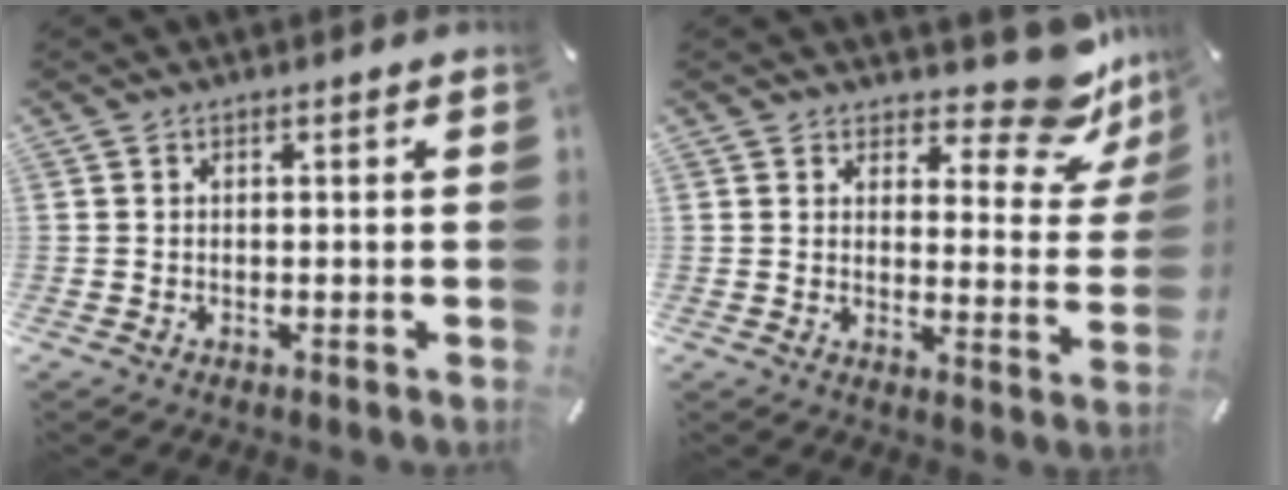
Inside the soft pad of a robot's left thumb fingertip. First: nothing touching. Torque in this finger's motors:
{"motor_torque": [0.36, -0.43, -0.17, 0.05, 0.01]}